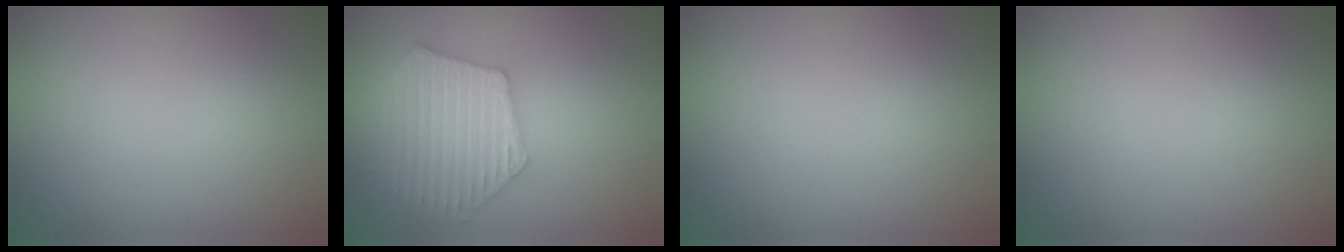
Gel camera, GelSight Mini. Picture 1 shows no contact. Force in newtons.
{"total": 5.8, "press": 4.7, "slide": 3.4}
{"total": 0.0}
{"total": 0.0}